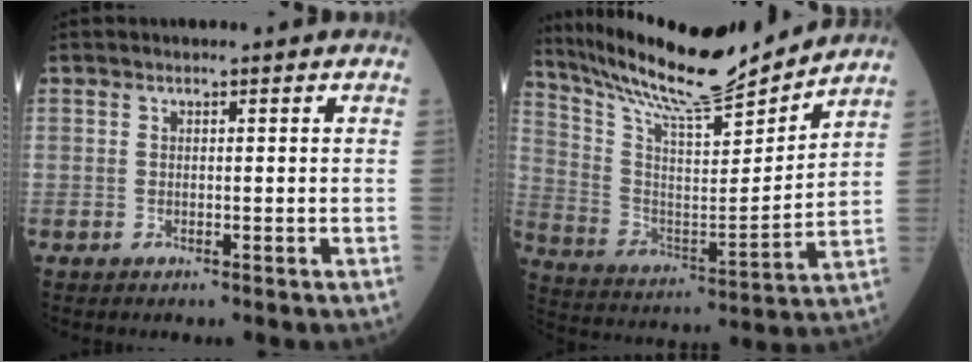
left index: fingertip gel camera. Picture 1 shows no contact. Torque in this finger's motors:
{"motor_torque": [1.02, -1.11, 0.38, 0.14]}